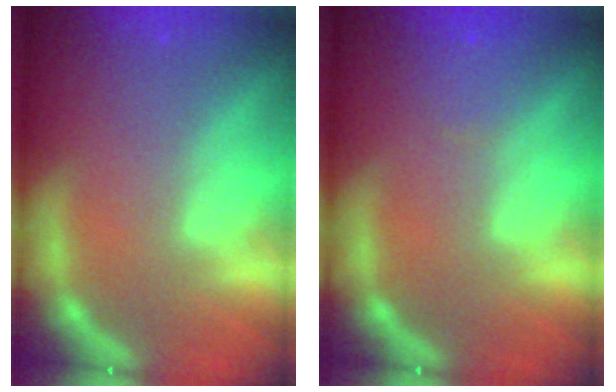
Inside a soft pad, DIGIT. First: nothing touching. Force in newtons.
{"total": 1.4}